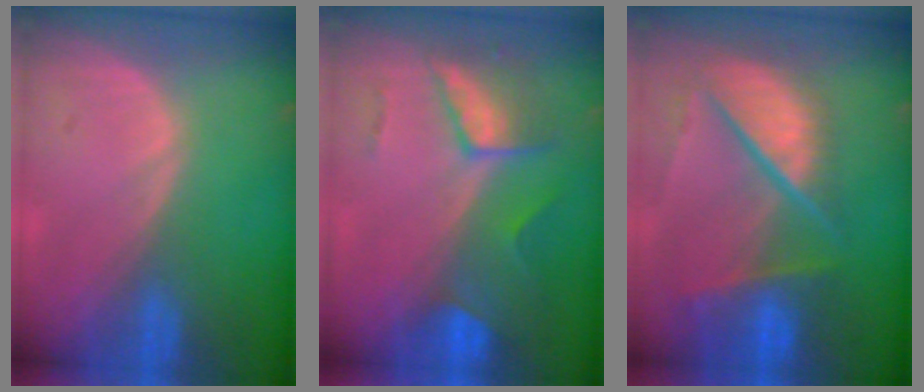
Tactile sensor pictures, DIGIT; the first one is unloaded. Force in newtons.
{"total": 7.4, "press": 6.6, "slide": 3.5}
{"total": 10.7, "press": 8.9, "slide": 5.9}